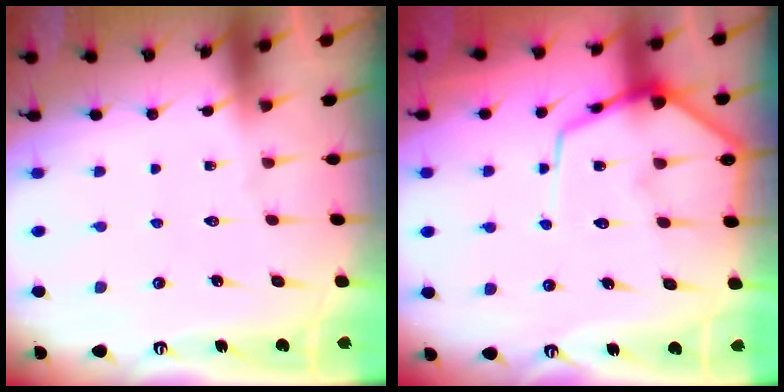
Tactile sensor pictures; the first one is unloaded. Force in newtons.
{"total": 11.0, "press": 10.9, "slide": 1.0}